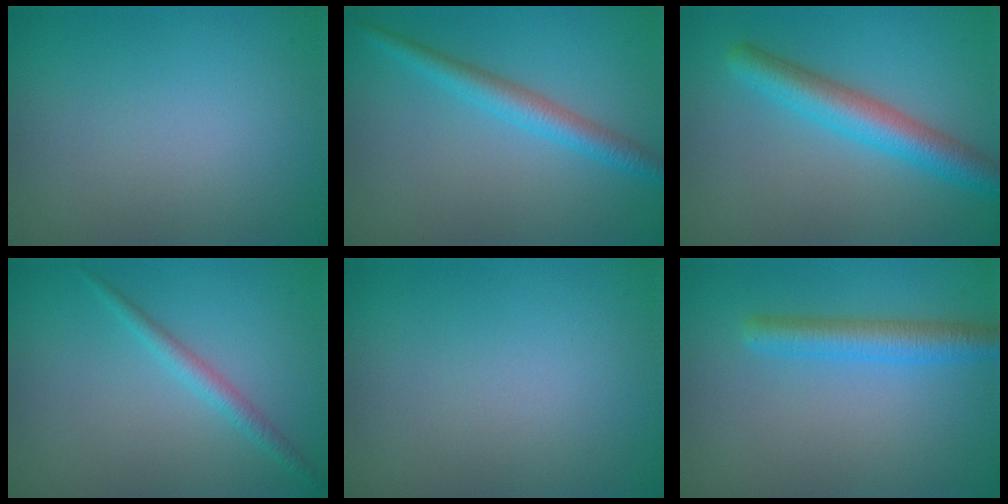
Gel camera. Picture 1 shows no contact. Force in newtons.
{"total": 3.0, "press": 3.0, "slide": 0.2}
{"total": 4.7, "press": 4.7, "slide": 0.2}
{"total": 1.7, "press": 1.7, "slide": 0.1}
{"total": 0.0}
{"total": 3.1, "press": 3.1, "slide": 0.1}